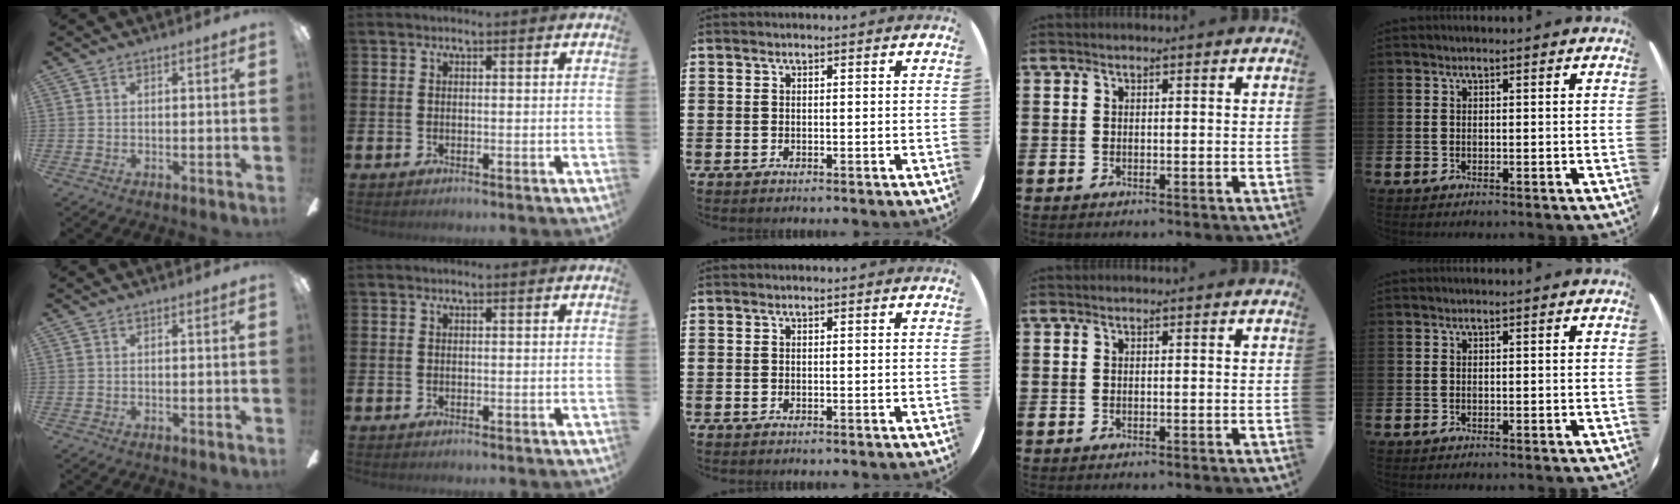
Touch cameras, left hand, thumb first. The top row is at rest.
{}